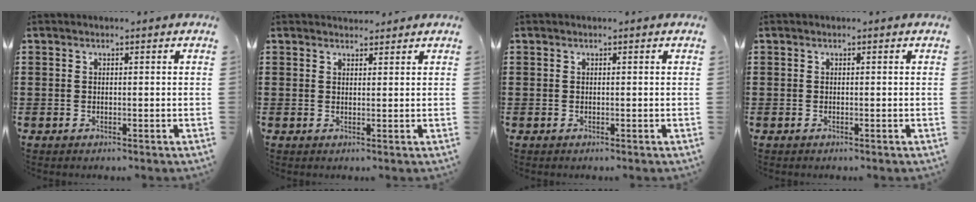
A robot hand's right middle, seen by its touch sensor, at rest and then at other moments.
{"total": 1.7, "force": [1.6, 0.5, 0.0], "torque": [0.005, 0.001, 0.029]}
{"total": 0.0}
{"total": 0.0}